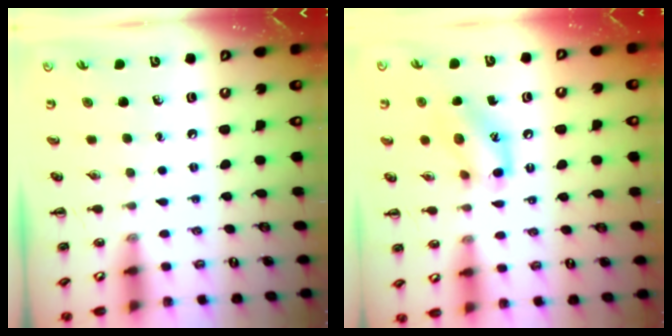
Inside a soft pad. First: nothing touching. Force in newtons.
{"total": 12.2, "press": 12.1, "slide": 1.6}